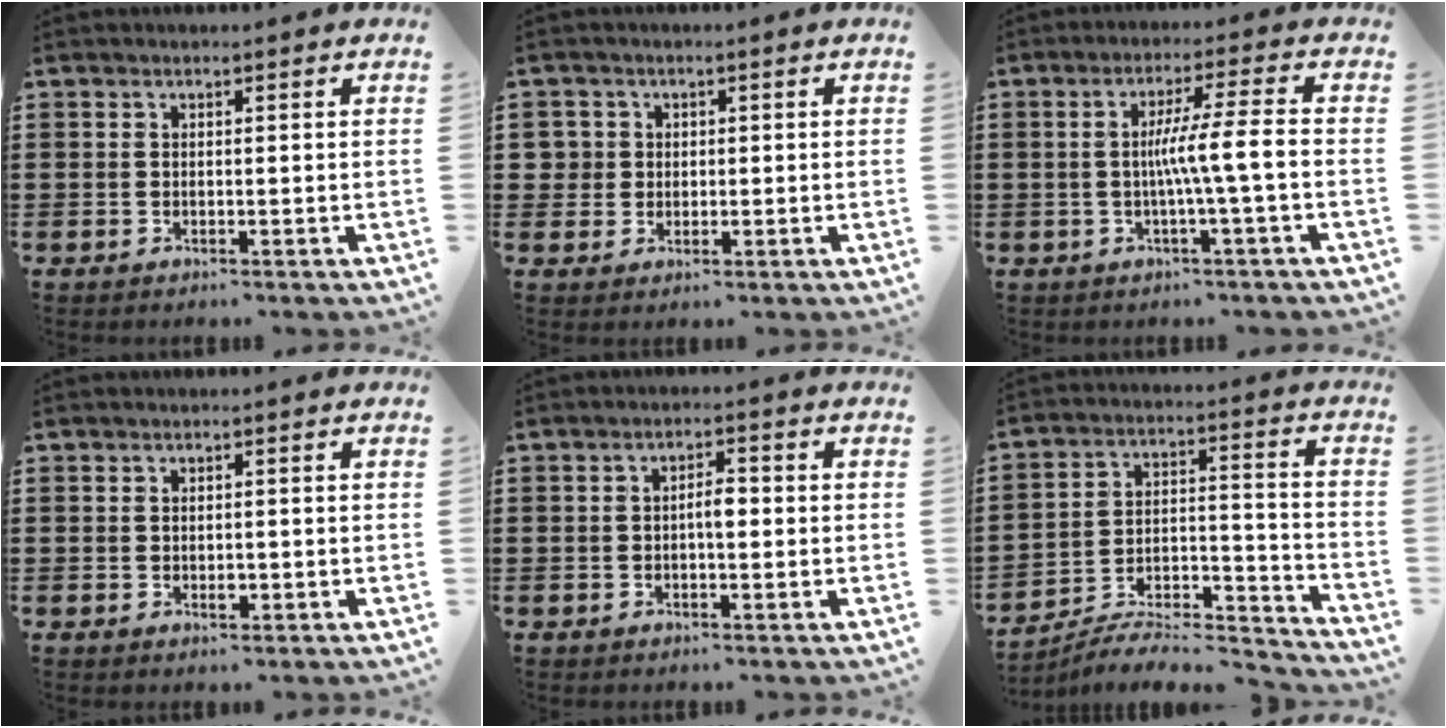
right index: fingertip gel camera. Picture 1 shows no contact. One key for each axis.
{"total": 2.6, "fx": 0.3, "fy": 2.6, "fz": 0.4, "tx": -0.022, "ty": 0.011, "tz": 0.003}
{"total": 6.3, "fx": -1.2, "fy": -0.6, "fz": 6.2, "tx": -0.111, "ty": -0.003, "tz": -0.028}
{"total": 1.3, "fx": -0.3, "fy": 0.7, "fz": 1.1, "tx": -0.019, "ty": 0.001, "tz": -0.004}
{"total": 2.7, "fx": -0.3, "fy": 0.9, "fz": 2.6, "tx": -0.048, "ty": 0.004, "tz": -0.006}
{"total": 6.7, "fx": -6.1, "fy": 1.5, "fz": 2.4, "tx": -0.031, "ty": 0.005, "tz": -0.118}